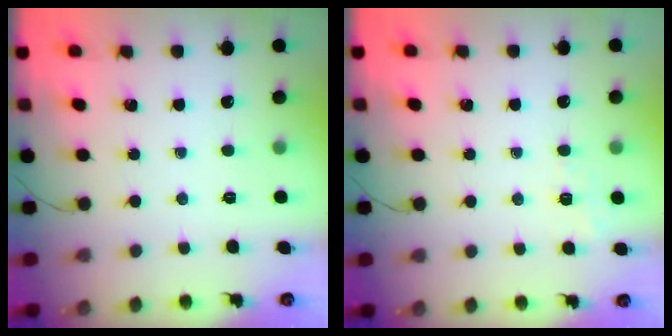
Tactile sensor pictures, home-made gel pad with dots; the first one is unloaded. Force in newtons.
{"total": 1.4, "press": 0.6, "slide": 1.3}